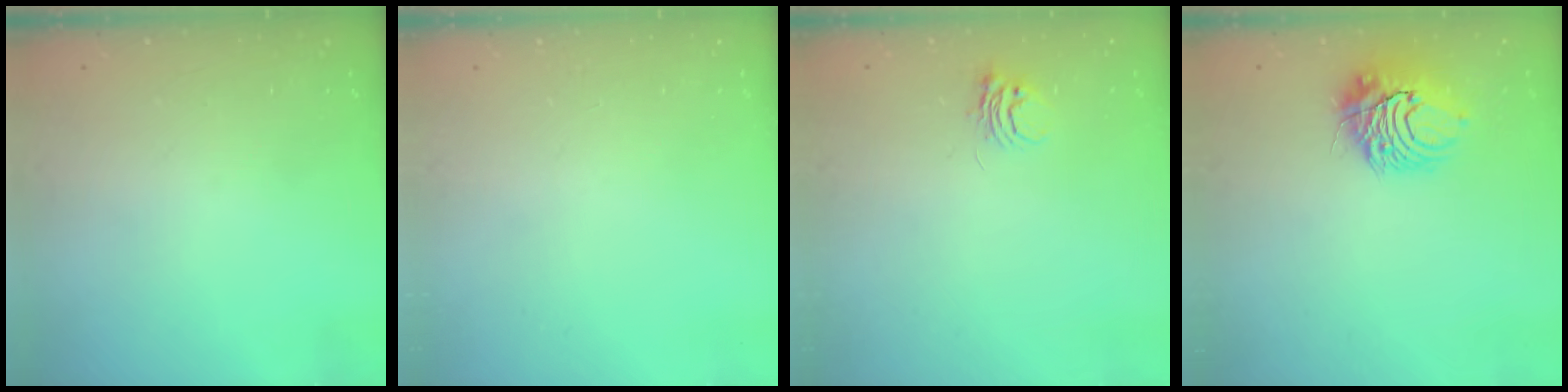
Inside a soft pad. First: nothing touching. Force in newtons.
{"total": 0.0}
{"total": 4.3, "press": 4.3, "slide": 0.3}
{"total": 10.1, "press": 10.1, "slide": 0.3}